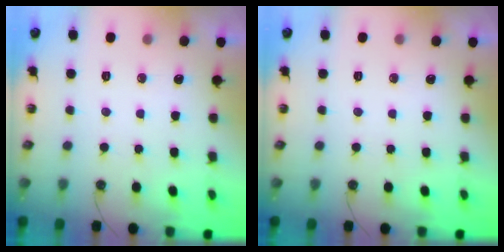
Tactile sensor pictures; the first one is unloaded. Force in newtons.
{"total": 0.0}